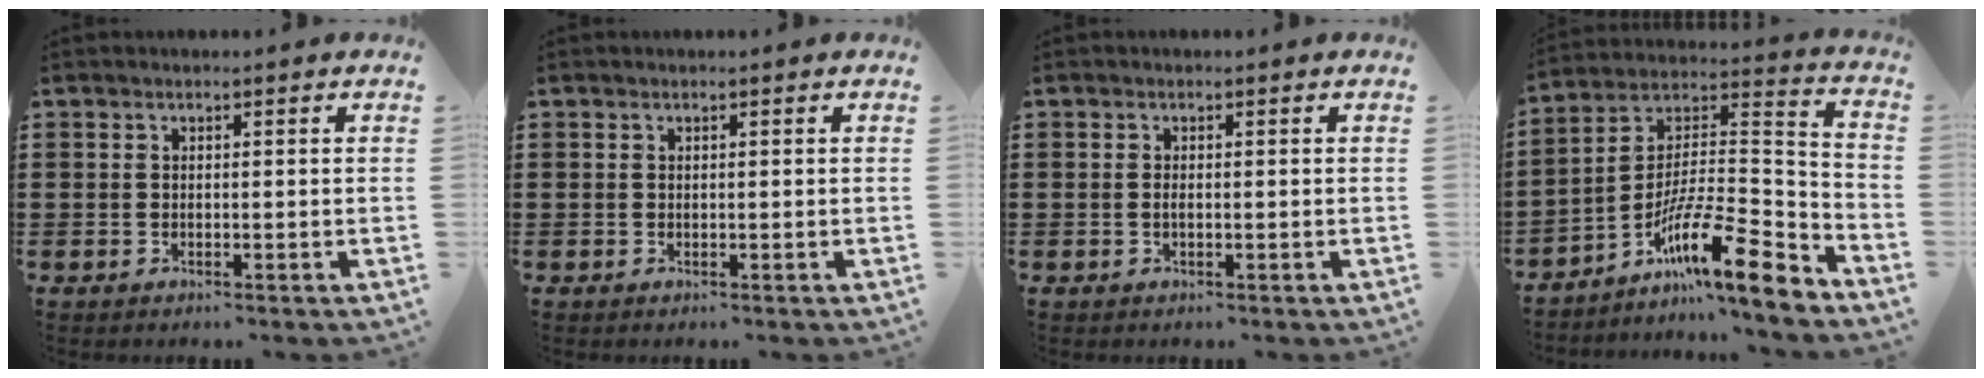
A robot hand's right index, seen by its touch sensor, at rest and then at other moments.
{"total": 0.0}
{"total": 0.6, "force": [-0.1, 0.1, 0.5], "torque": [-0.011, -0.002, -0.002]}
{"total": 14.8, "force": [-9.6, 2.1, 11.2], "torque": [-0.200, -0.001, -0.177]}